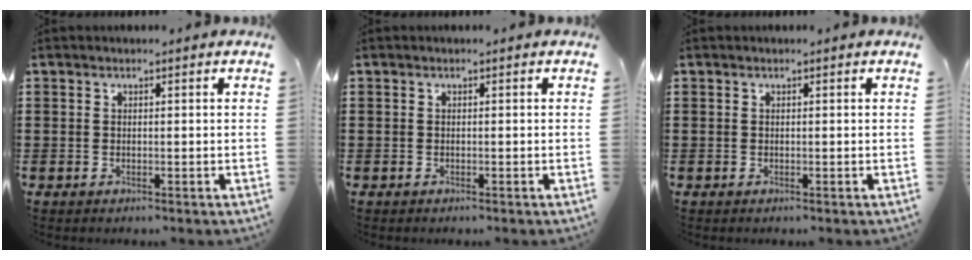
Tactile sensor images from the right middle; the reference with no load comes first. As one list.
[{"total": 0.0}, {"total": 0.0}]